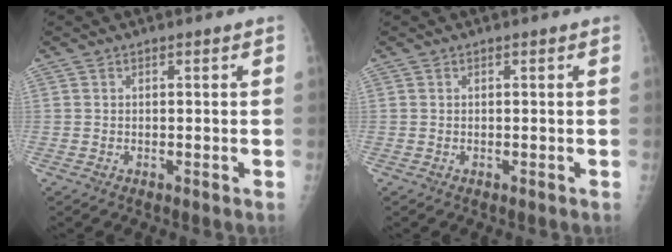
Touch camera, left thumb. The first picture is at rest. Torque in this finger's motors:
{"motor_torque": [0.00, 0.00, -0.01, 0.00, 0.00]}